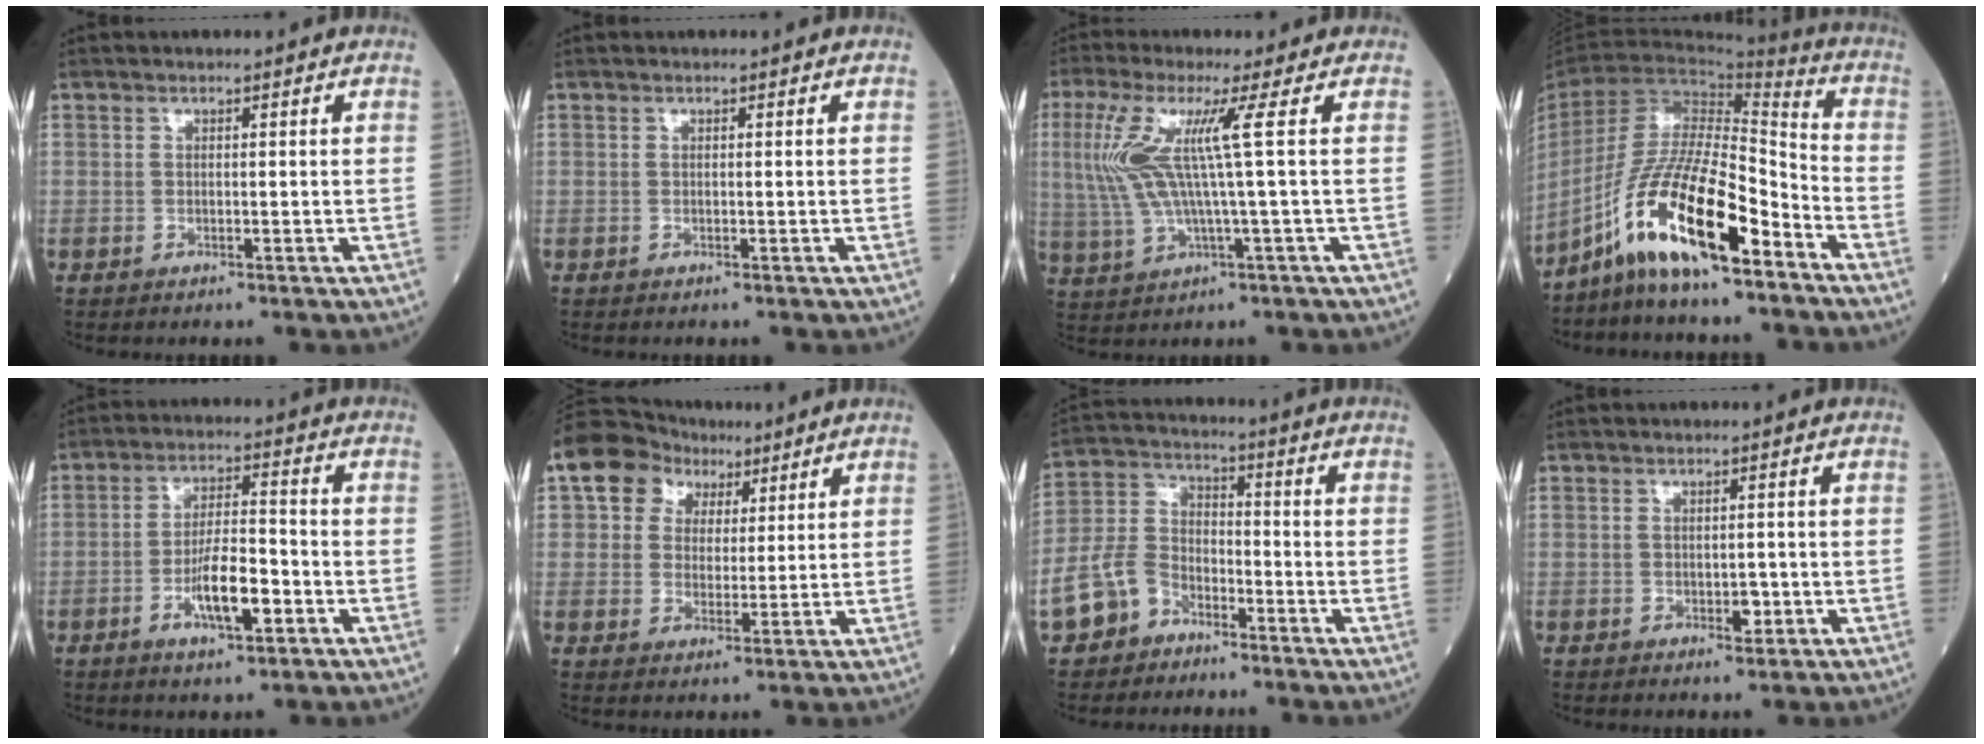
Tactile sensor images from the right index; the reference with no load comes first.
{"total": 0.0}
{"total": 8.8, "force": [1.8, -0.8, 8.6], "torque": [-0.199, 0.010, 0.042]}
{"total": 14.9, "force": [-9.6, 2.5, 11.1], "torque": [-0.210, 0.003, -0.177]}
{"total": 7.7, "force": [-3.0, 1.9, 6.9], "torque": [-0.130, 0.003, -0.050]}
{"total": 8.6, "force": [4.1, 6.9, 3.1], "torque": [-0.058, 0.041, 0.070]}
{"total": 7.8, "force": [-5.0, 5.3, 2.9], "torque": [-0.078, 0.015, -0.102]}
{"total": 1.7, "force": [-0.4, 0.9, 1.4], "torque": [-0.022, 0.000, 0.000]}